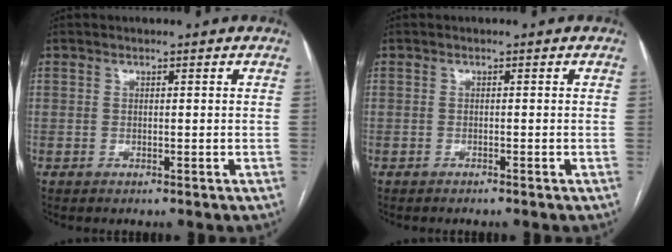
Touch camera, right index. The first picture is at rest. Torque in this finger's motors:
{"motor_torque": [-0.01, -0.01, -0.01, 0.01]}